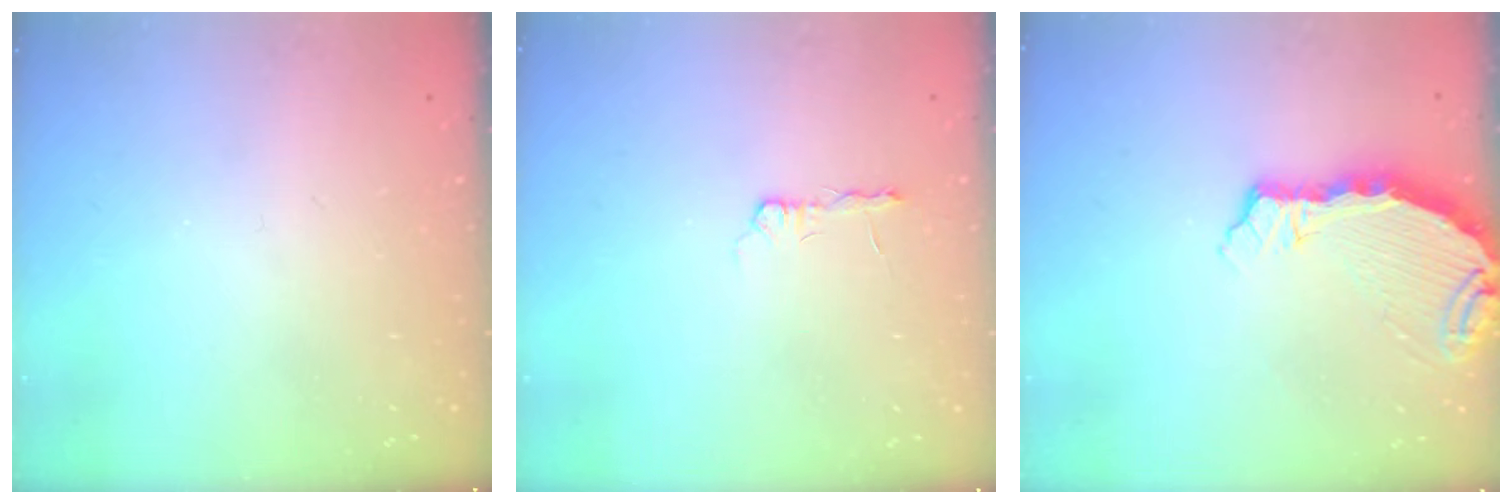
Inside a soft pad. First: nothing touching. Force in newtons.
{"total": 2.7, "press": 2.7, "slide": 0.4}
{"total": 6.9, "press": 6.4, "slide": 2.7}